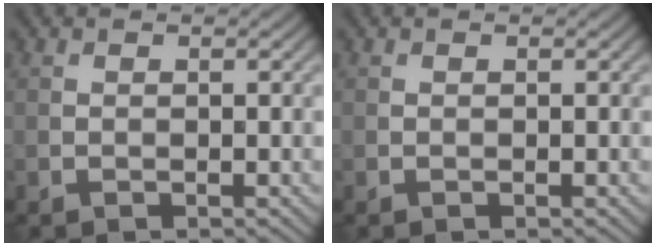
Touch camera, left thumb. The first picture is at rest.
{"total": 0.0}